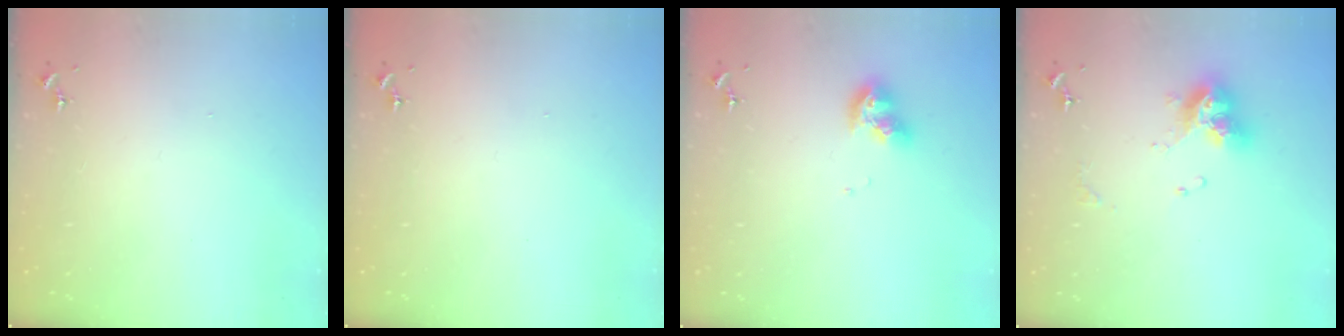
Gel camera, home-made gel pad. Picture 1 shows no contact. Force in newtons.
{"total": 0.0}
{"total": 9.7, "press": 9.7, "slide": 0.8}
{"total": 12.9, "press": 12.8, "slide": 1.3}